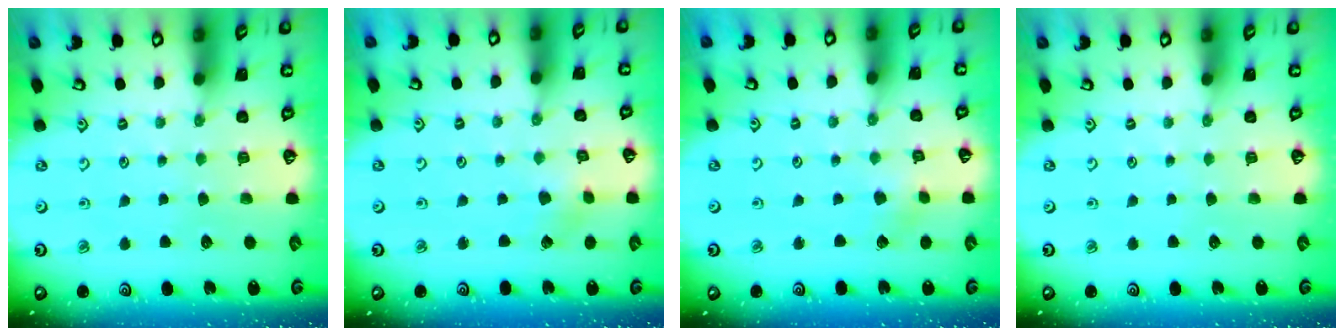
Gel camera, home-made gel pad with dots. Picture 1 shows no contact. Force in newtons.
{"total": 2.1, "press": 2.1, "slide": 0.2}
{"total": 2.2, "press": 2.2, "slide": 0.2}
{"total": 0.0}